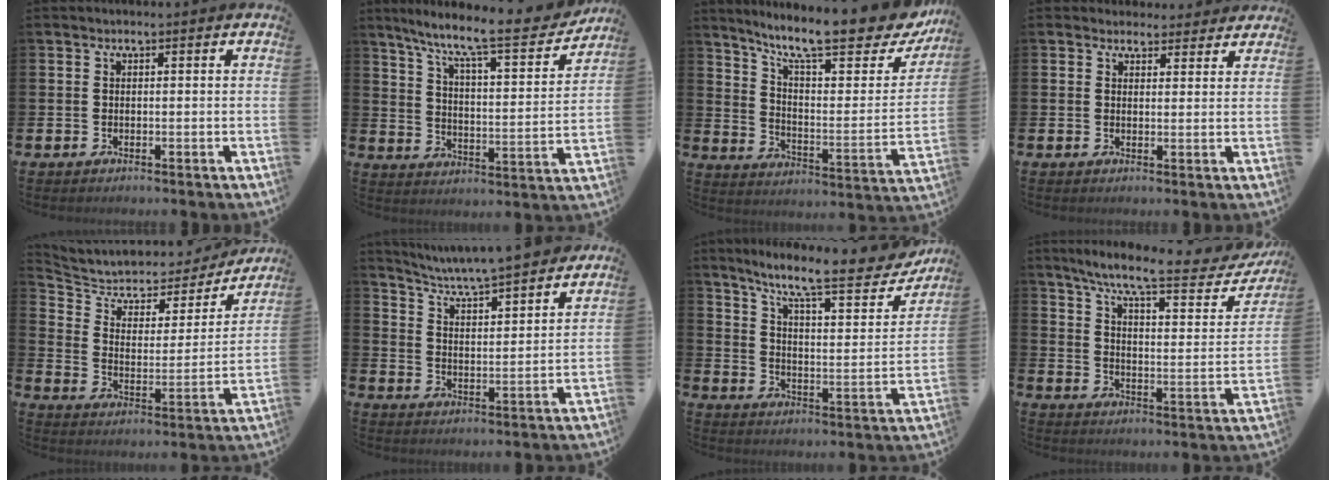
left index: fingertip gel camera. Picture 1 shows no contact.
{"total": 9.5, "force": [8.2, 1.2, 4.5], "torque": [-0.107, -0.060, 0.131]}
{"total": 12.8, "force": [10.5, 2.7, 6.8], "torque": [-0.131, -0.080, 0.172]}
{"total": 3.1, "force": [2.9, 1.2, -0.3], "torque": [0.006, -0.011, 0.052]}
{"total": 6.0, "force": [5.2, 2.7, 1.2], "torque": [-0.064, -0.040, 0.085]}
{"total": 6.2, "force": [5.9, -0.1, 1.8], "torque": [-0.061, -0.049, 0.097]}
{"total": 11.1, "force": [9.1, 2.0, 6.2], "torque": [-0.130, -0.057, 0.145]}
{"total": 9.5, "force": [7.9, 1.3, 5.1], "torque": [-0.118, -0.047, 0.127]}